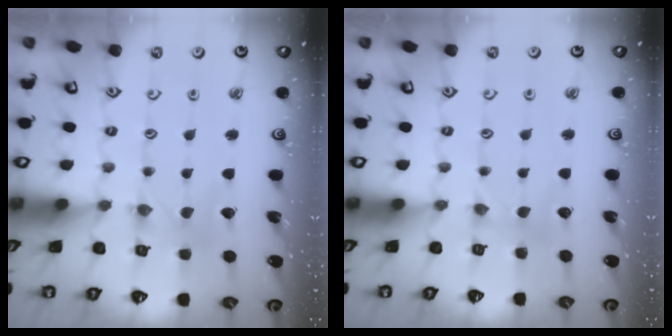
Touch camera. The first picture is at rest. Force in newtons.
{"total": 1.5, "press": 1.5, "slide": 0.3}